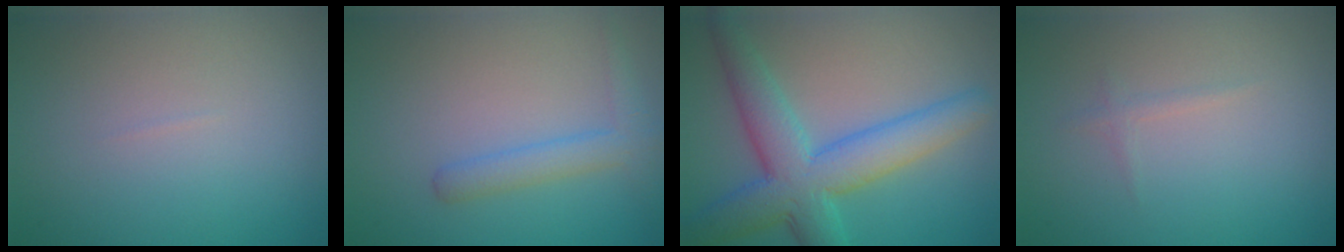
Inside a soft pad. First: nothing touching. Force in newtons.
{"total": 2.5, "press": 2.5, "slide": 0.0}
{"total": 7.7, "press": 7.7, "slide": 0.1}
{"total": 0.7, "press": 0.7, "slide": 0.0}